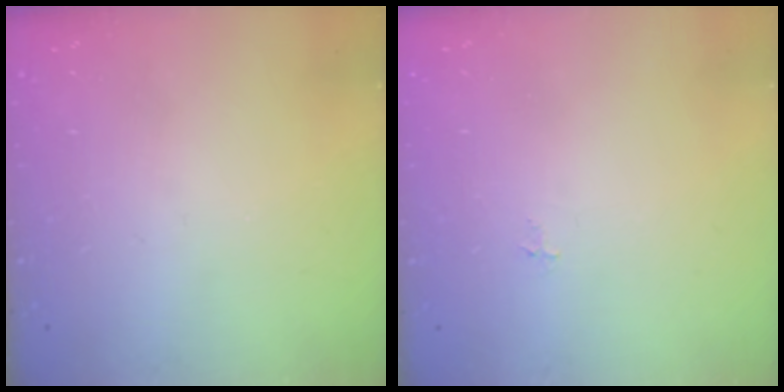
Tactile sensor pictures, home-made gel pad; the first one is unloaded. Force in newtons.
{"total": 2.7, "press": 2.7, "slide": 0.3}